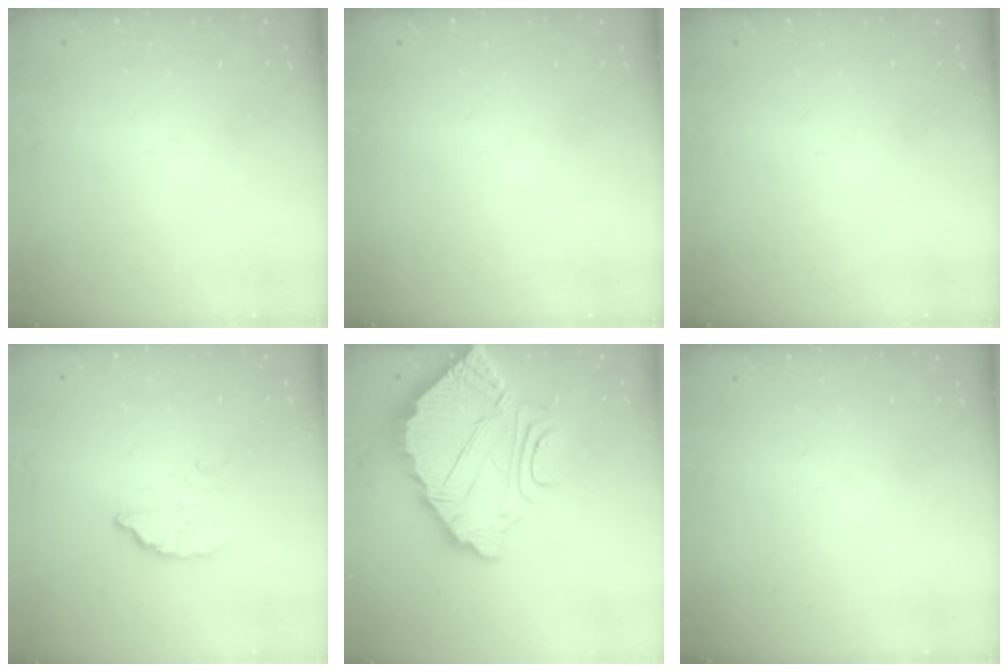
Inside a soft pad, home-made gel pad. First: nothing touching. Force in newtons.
{"total": 0.0}
{"total": 0.0}
{"total": 2.6, "press": 2.6, "slide": 0.1}
{"total": 12.3, "press": 12.2, "slide": 1.0}
{"total": 0.0}